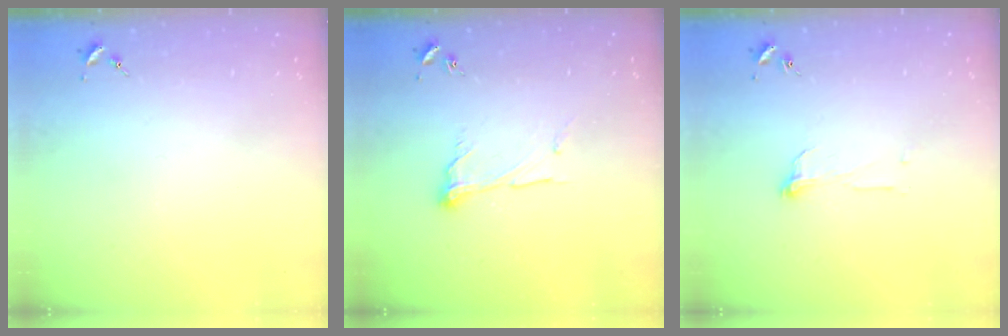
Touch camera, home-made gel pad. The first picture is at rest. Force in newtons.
{"total": 9.0, "press": 9.0, "slide": 0.4}
{"total": 6.9, "press": 6.9, "slide": 0.6}